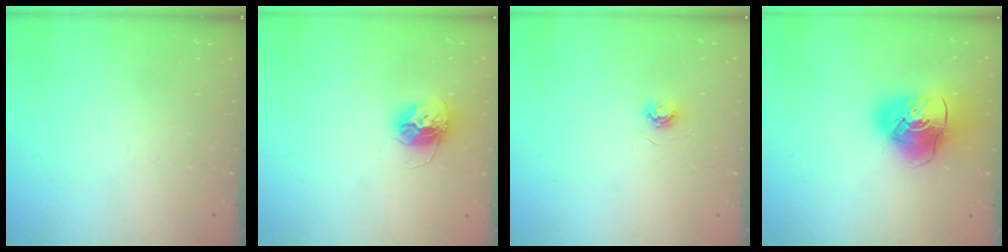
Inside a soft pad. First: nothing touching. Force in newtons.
{"total": 12.4, "press": 12.4, "slide": 1.0}
{"total": 4.5, "press": 4.5, "slide": 0.5}
{"total": 12.3, "press": 12.2, "slide": 1.9}